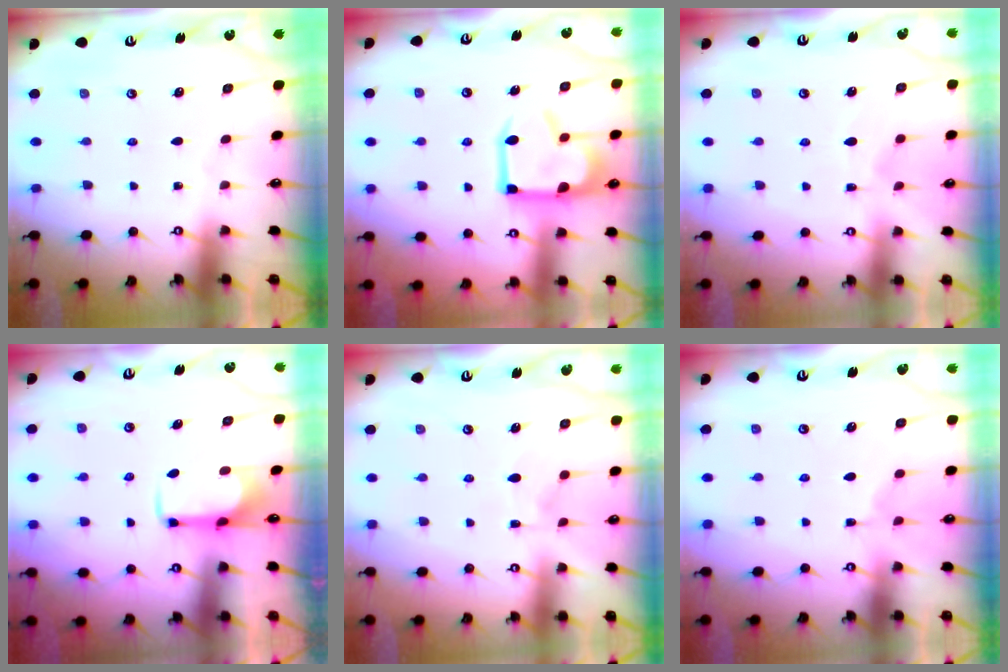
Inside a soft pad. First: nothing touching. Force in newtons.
{"total": 15.6, "press": 15.6, "slide": 1.2}
{"total": 4.4, "press": 4.2, "slide": 1.3}
{"total": 2.0, "press": 1.9, "slide": 0.4}
{"total": 6.4, "press": 6.3, "slide": 1.0}
{"total": 2.4, "press": 2.2, "slide": 1.1}